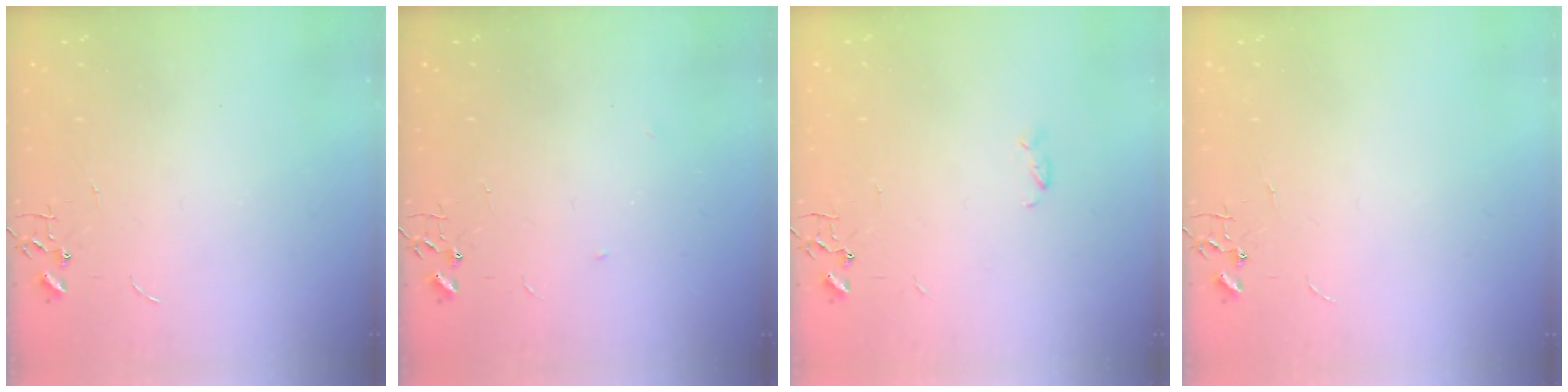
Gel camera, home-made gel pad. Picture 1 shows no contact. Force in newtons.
{"total": 3.7, "press": 3.5, "slide": 1.2}
{"total": 2.9, "press": 2.9, "slide": 0.3}
{"total": 0.0}